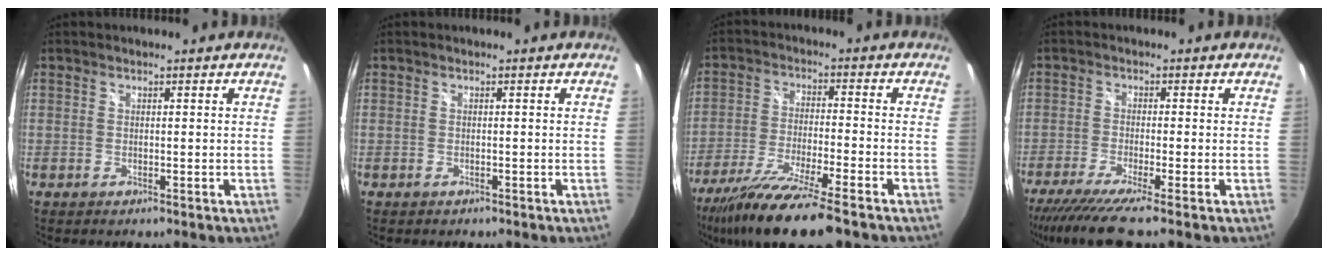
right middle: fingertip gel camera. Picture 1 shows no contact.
{"total": 0.5, "force": [-0.4, 0.3, 0.0], "torque": [-0.002, -0.003, -0.006]}
{"total": 16.0, "force": [-12.4, 1.2, 10.0], "torque": [-0.202, -0.043, -0.217]}
{"total": 8.2, "force": [-6.6, -0.9, 4.9], "torque": [-0.112, -0.036, -0.116]}